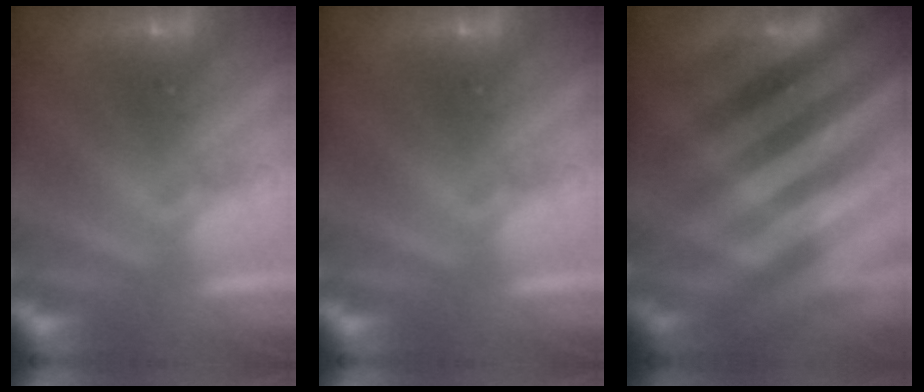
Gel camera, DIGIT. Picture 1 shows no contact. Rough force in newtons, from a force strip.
{"total": 0.0}
{"total": 2.5}